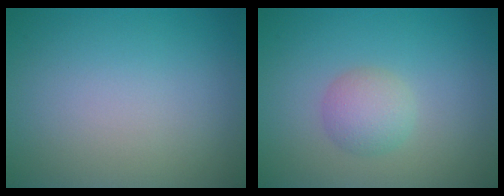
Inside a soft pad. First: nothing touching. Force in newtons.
{"total": 2.3, "press": 2.3, "slide": 0.1}